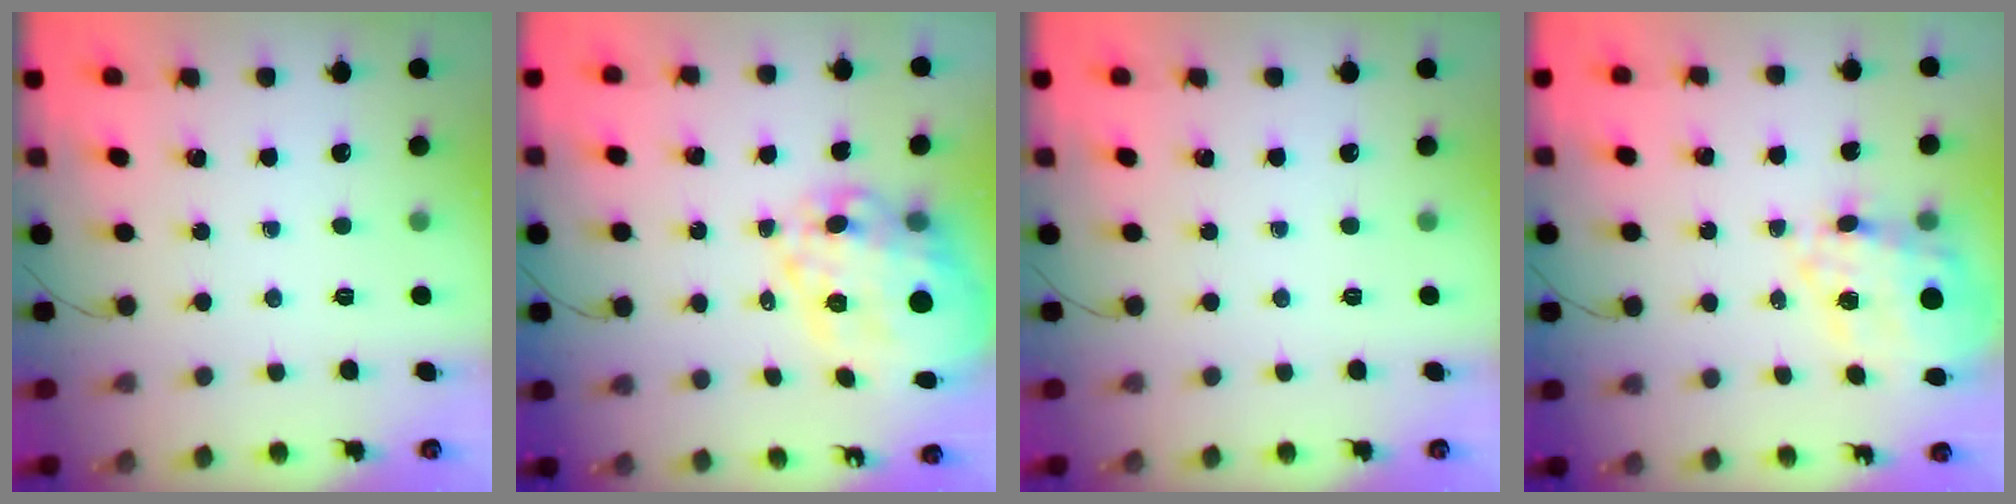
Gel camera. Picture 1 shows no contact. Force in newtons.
{"total": 22.1, "press": 21.5, "slide": 4.9}
{"total": 0.0}
{"total": 16.5, "press": 16.1, "slide": 3.7}